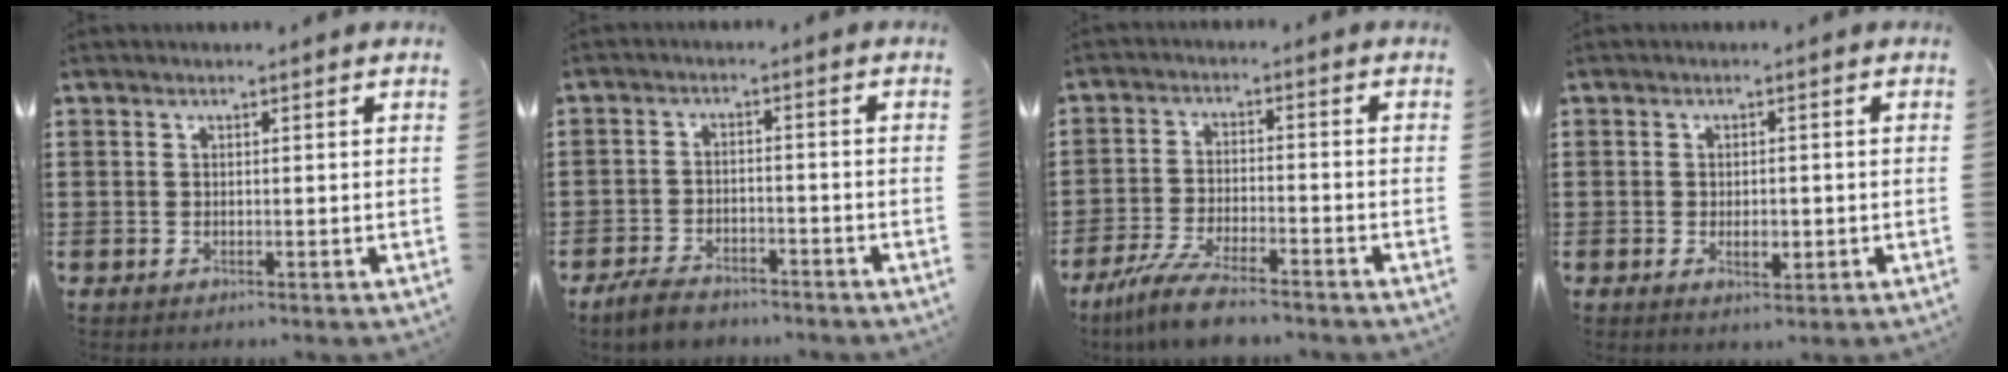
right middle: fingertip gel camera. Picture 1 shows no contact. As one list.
[{"total": 3.7, "force": [-3.4, 1.0, 1.0], "torque": [-0.029, 0.005, -0.070]}, {"total": 6.6, "force": [-5.6, 0.6, 3.5], "torque": [-0.090, -0.013, -0.110]}, {"total": 2.6, "force": [-0.5, 1.2, 2.2], "torque": [-0.035, -0.004, -0.010]}]